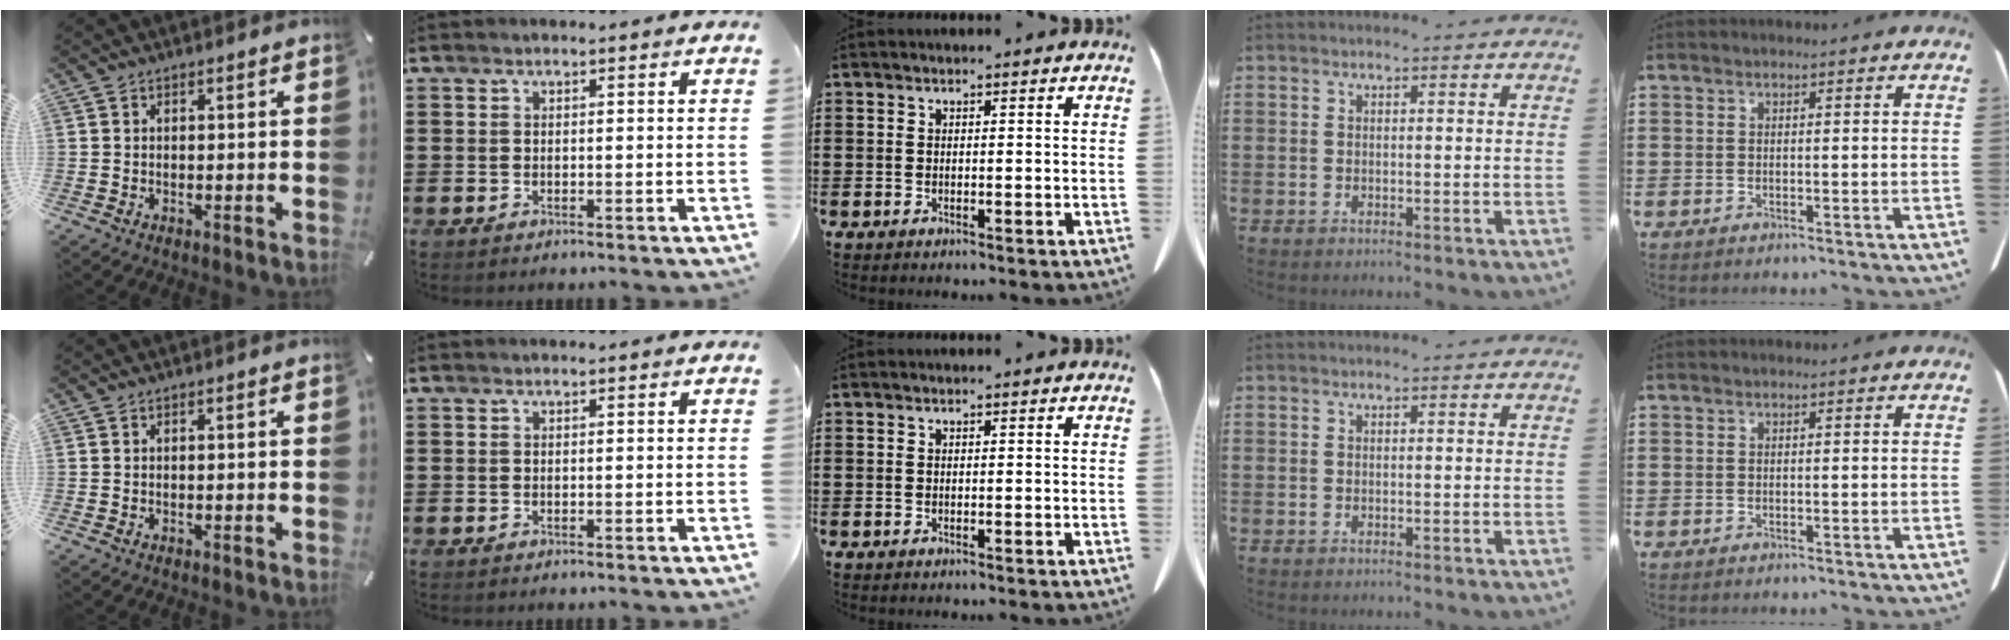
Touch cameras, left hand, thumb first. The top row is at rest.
{}